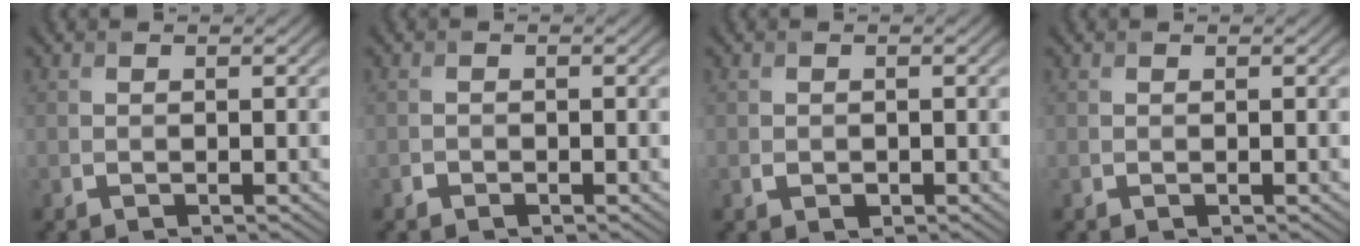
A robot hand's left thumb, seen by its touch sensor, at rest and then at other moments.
{"total": 0.6, "force": [-0.4, 0.4, 0.1], "torque": [-0.001, -0.003, -0.007]}
{"total": 0.9, "force": [-0.2, 0.8, 0.4], "torque": [-0.007, -0.007, -0.004]}
{"total": 0.0}